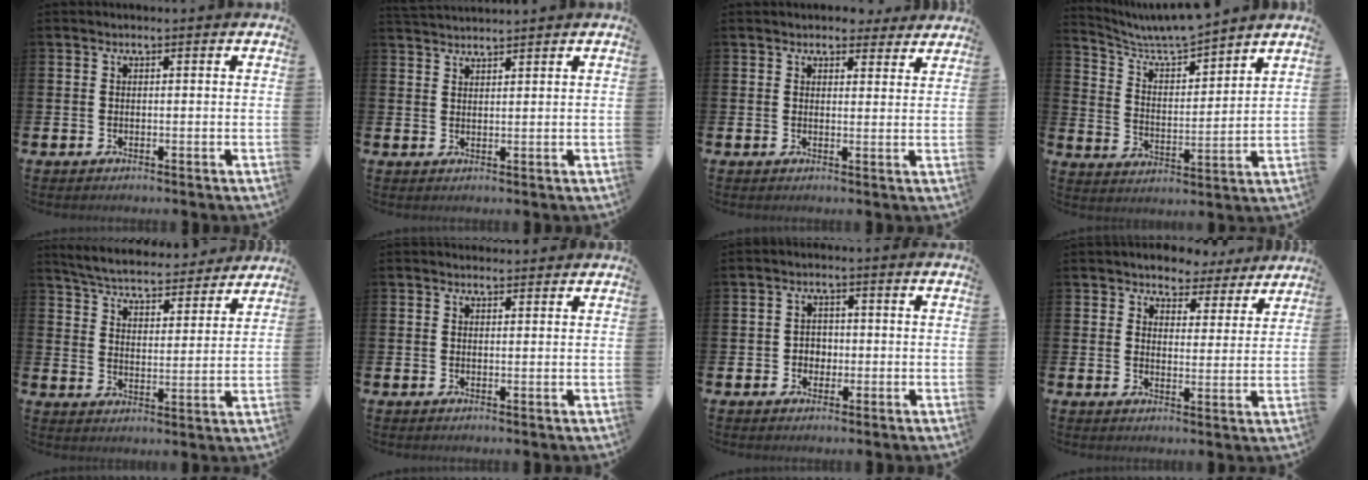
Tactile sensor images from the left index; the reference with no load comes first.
{"total": 2.2, "force": [2.2, 0.0, -0.1], "torque": [-0.003, -0.011, 0.041]}
{"total": 3.1, "force": [2.9, 1.1, 0.0], "torque": [0.003, -0.011, 0.051]}
{"total": 6.9, "force": [6.6, 0.6, 1.7], "torque": [-0.067, -0.048, 0.116]}
{"total": 5.6, "force": [5.5, 0.8, 0.9], "torque": [-0.049, -0.042, 0.094]}
{"total": 1.3, "force": [1.3, 0.3, 0.0], "torque": [0.008, -0.003, 0.022]}
{"total": 2.2, "force": [-0.3, 2.0, 0.7], "torque": [-0.010, 0.006, -0.013]}
{"total": 4.4, "force": [4.0, 1.7, -0.1], "torque": [-0.012, -0.034, 0.067]}